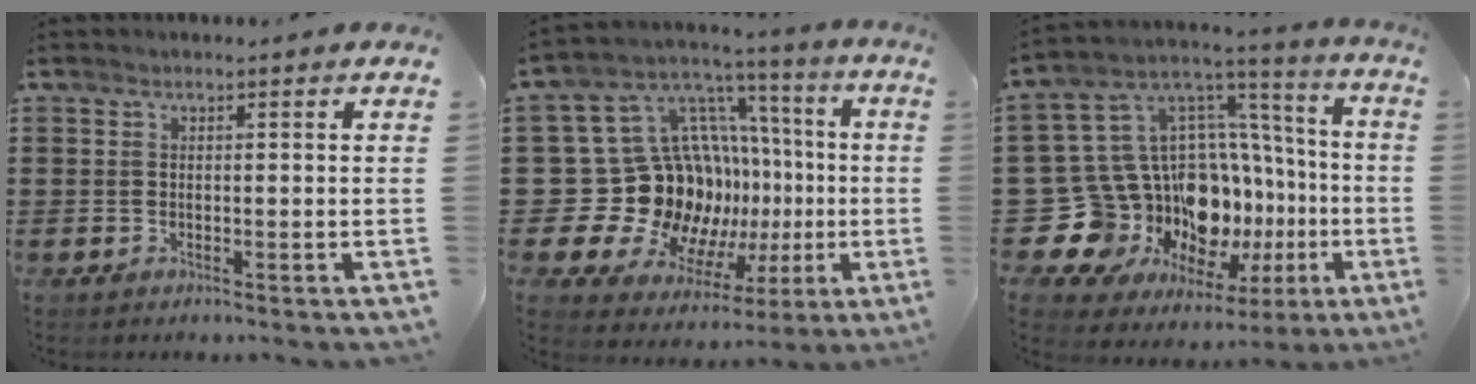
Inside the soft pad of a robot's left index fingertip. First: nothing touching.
{"total": 21.2, "force": [-2.3, 18.3, 10.4], "torque": [-0.228, -0.043, 0.018]}
{"total": 17.3, "force": [-4.0, 14.8, 7.9], "torque": [-0.184, -0.064, -0.007]}